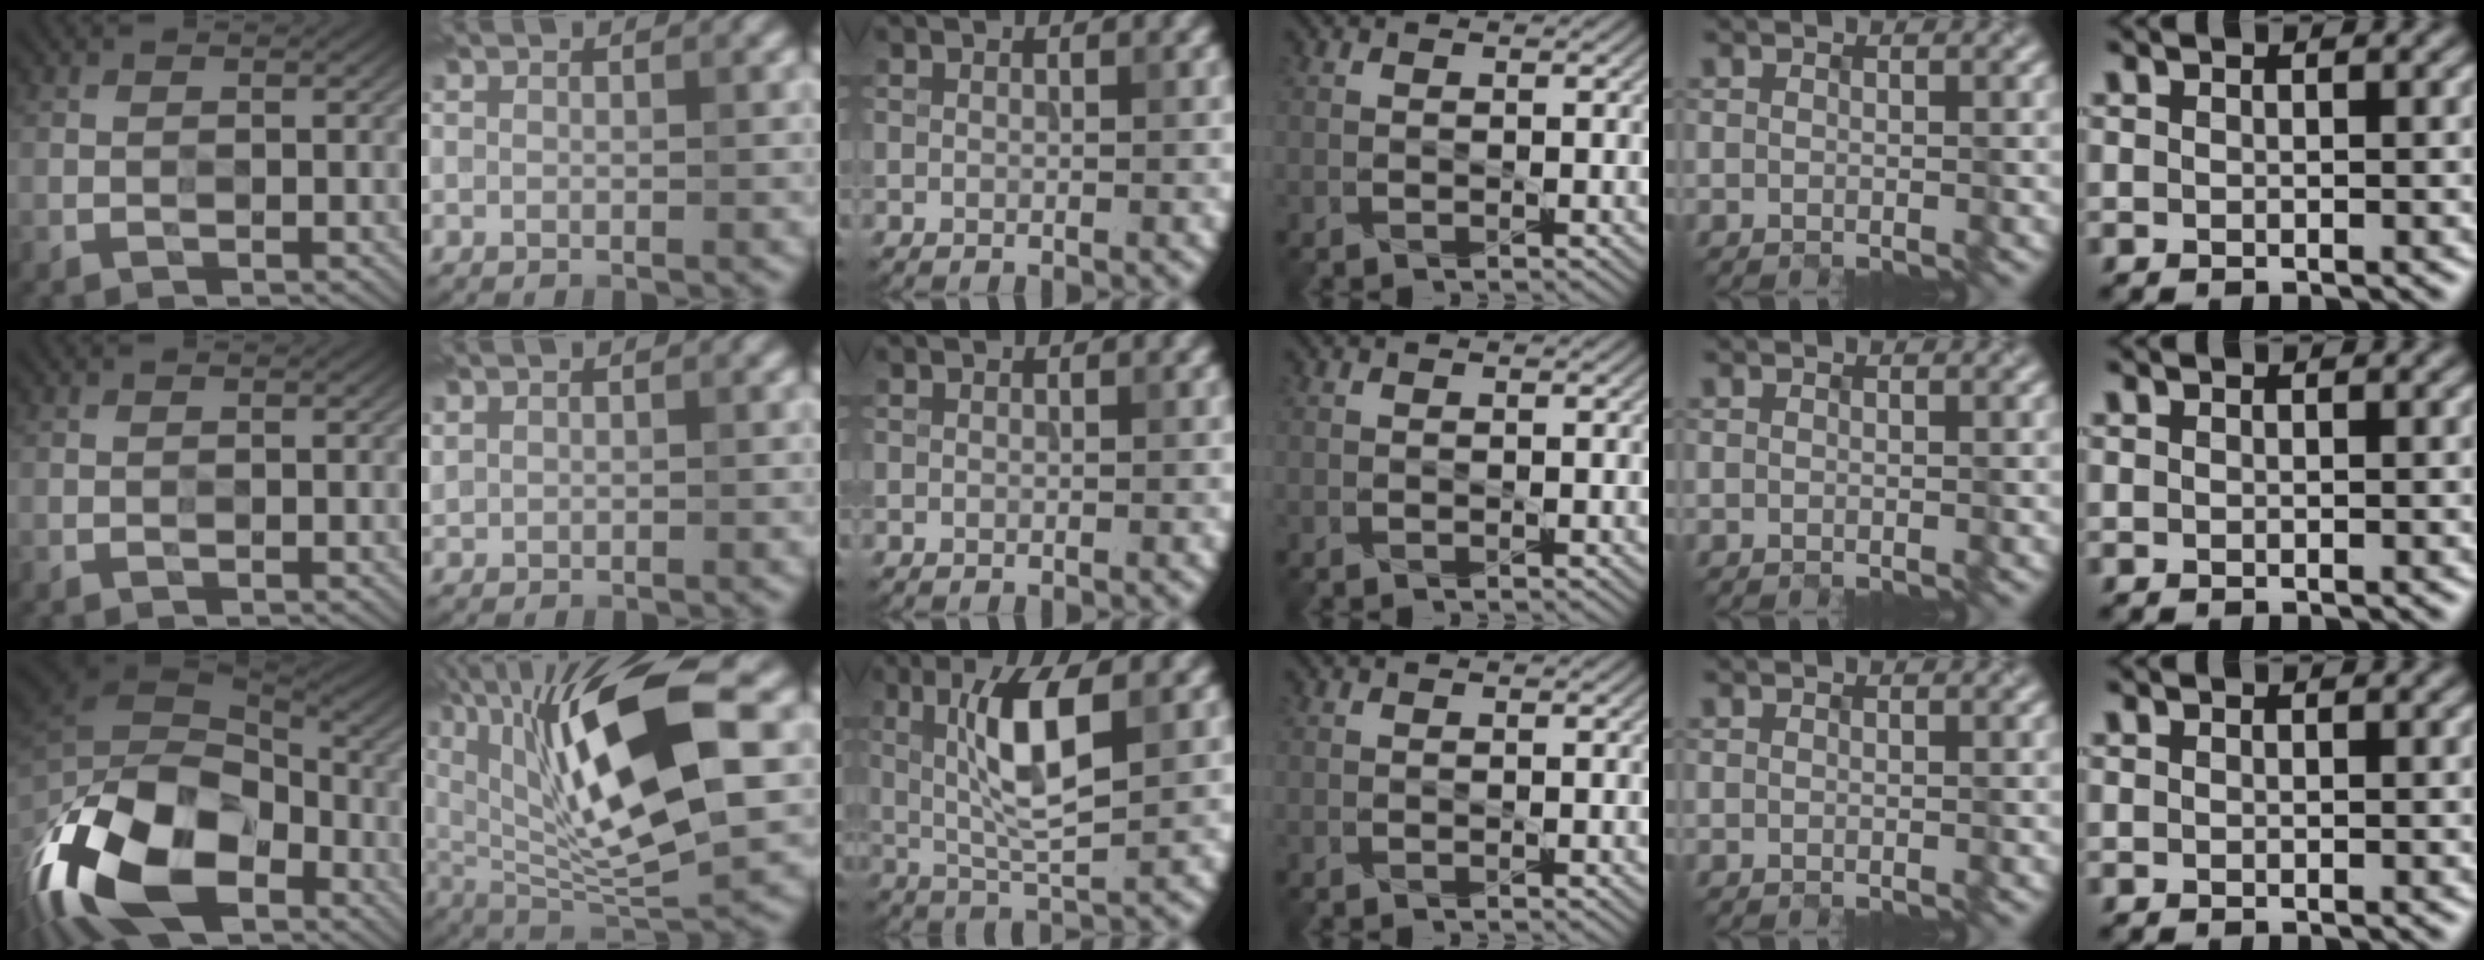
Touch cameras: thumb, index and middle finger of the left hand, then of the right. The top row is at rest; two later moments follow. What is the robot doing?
{"motion": "extract", "object": "pen cap and body"}